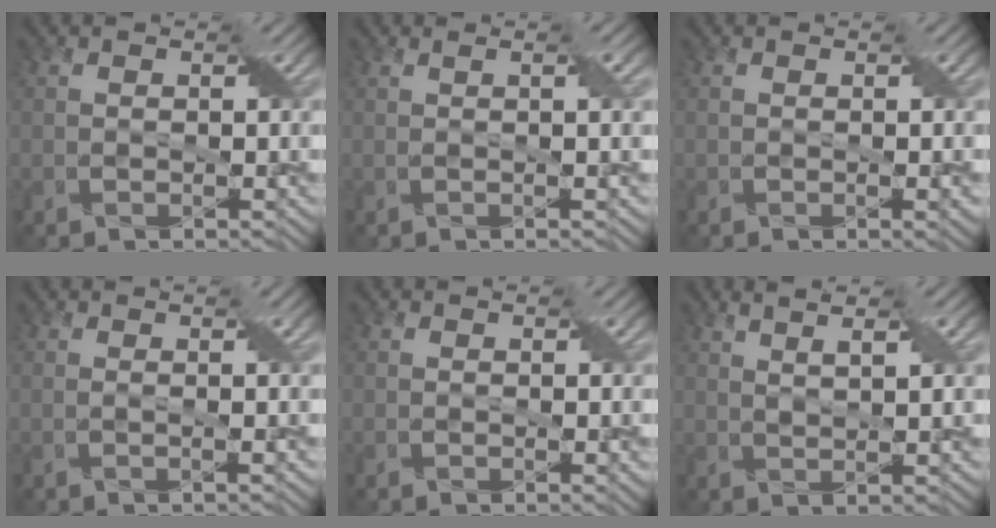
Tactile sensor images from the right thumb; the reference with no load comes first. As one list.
[{"total": 2.7, "force": [0.6, 0.3, 2.6], "torque": [-0.040, 0.009, 0.004]}, {"total": 1.0, "force": [-0.1, 0.1, 1.0], "torque": [-0.015, -0.001, -0.001]}, {"total": 1.6, "force": [0.3, 0.2, 1.6], "torque": [-0.026, 0.009, -0.002]}, {"total": 0.6, "force": [0.1, 0.1, 0.5], "torque": [-0.006, -0.001, 0.001]}, {"total": 3.5, "force": [2.1, 0.5, 2.8], "torque": [-0.041, 0.002, 0.036]}]